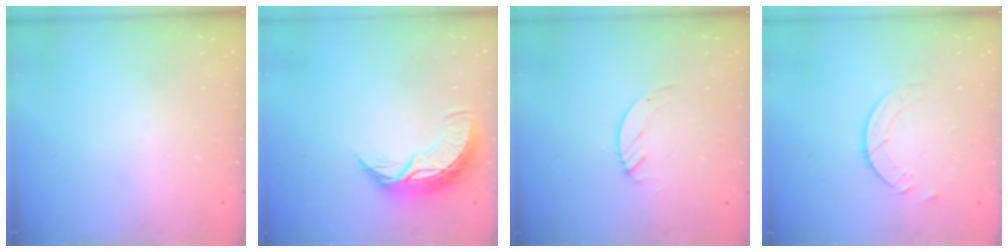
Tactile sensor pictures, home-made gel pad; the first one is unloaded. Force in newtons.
{"total": 9.0, "press": 9.0, "slide": 0.6}
{"total": 2.1, "press": 2.1, "slide": 0.2}
{"total": 6.0, "press": 6.0, "slide": 0.6}